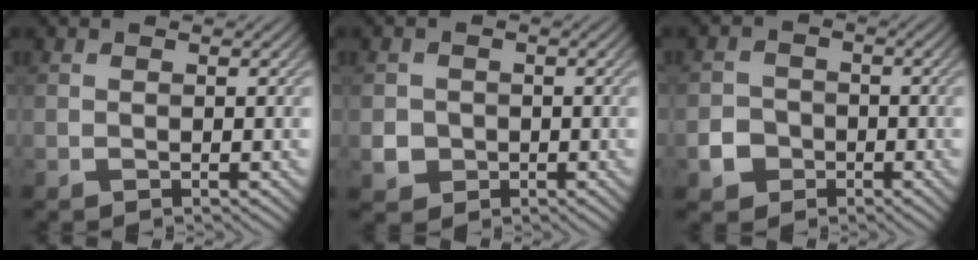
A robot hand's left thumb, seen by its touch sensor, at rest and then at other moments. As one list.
[{"total": 2.7, "force": [-0.6, 2.5, 0.7], "torque": [-0.013, -0.007, -0.011]}, {"total": 3.5, "force": [-1.6, 3.0, 1.0], "torque": [-0.017, -0.006, -0.034]}]